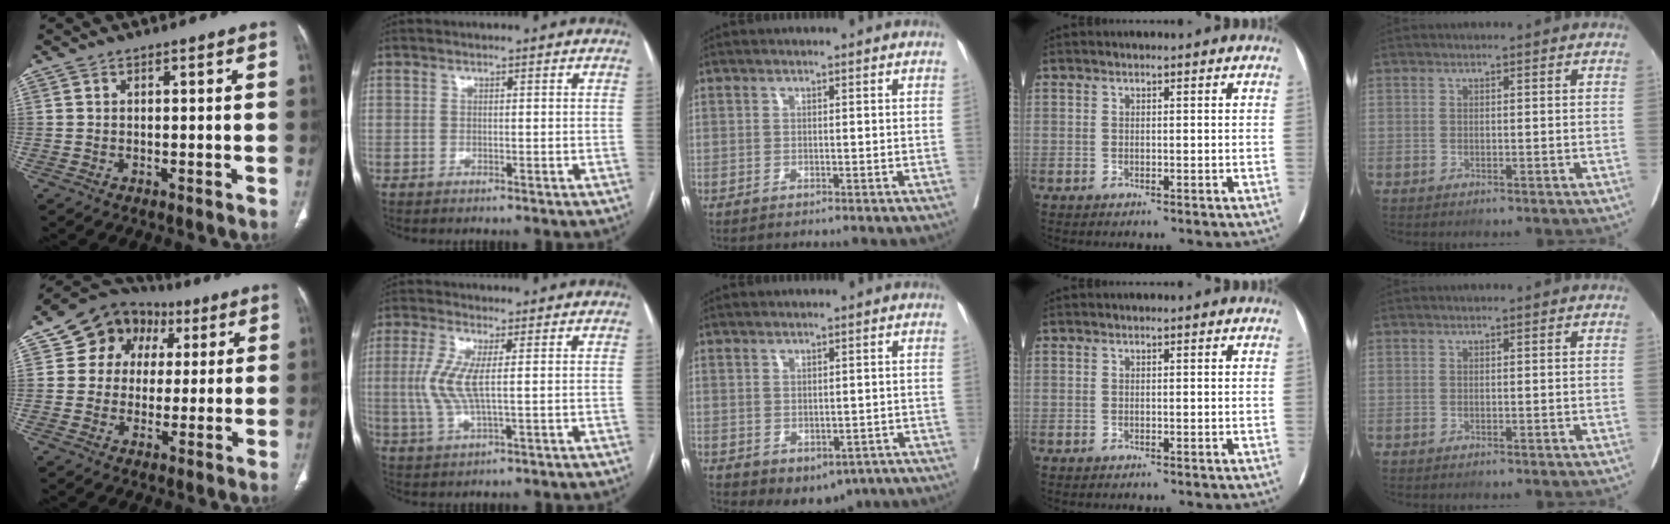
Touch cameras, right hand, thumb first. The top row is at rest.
{"thumb": {"total": 12.6, "force": [3.5, 11.2, 4.7], "torque": [-0.028, 0.018, 0.052]}, "index": {"total": 6.4, "force": [0.6, 1.2, 6.2], "torque": [-0.154, -0.003, 0.012]}, "middle": {"total": 6.0, "force": [-3.0, 4.1, 3.1], "torque": [-0.023, 0.003, -0.030]}}